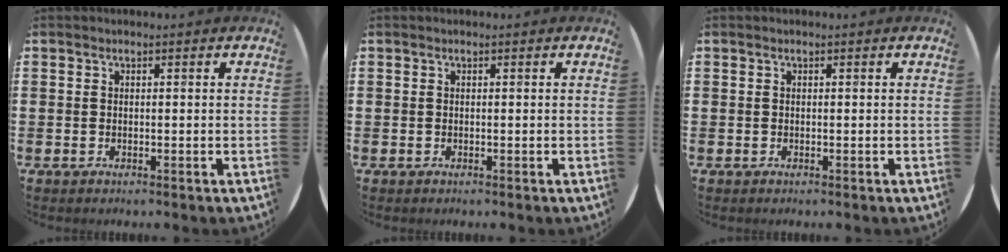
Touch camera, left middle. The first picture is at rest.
{"total": 0.0}
{"total": 0.0}